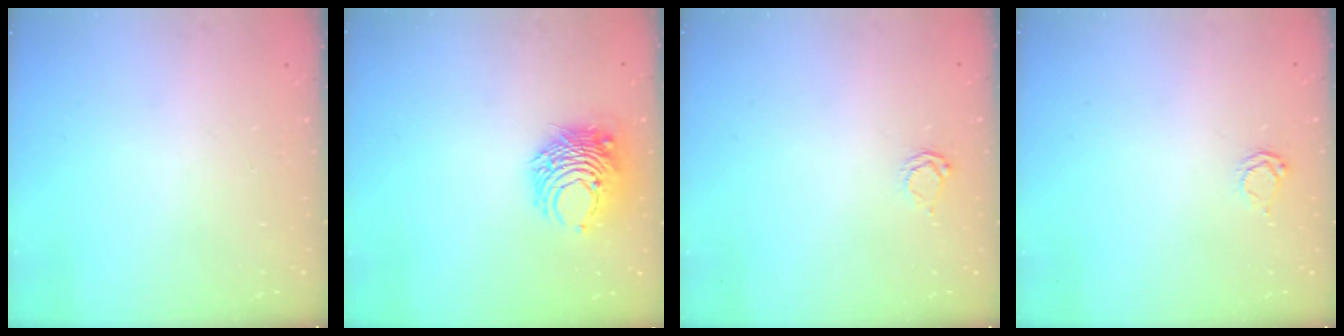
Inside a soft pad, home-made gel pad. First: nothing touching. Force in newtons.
{"total": 8.4, "press": 8.4, "slide": 0.5}
{"total": 2.5, "press": 2.4, "slide": 0.3}
{"total": 2.5, "press": 2.4, "slide": 0.3}